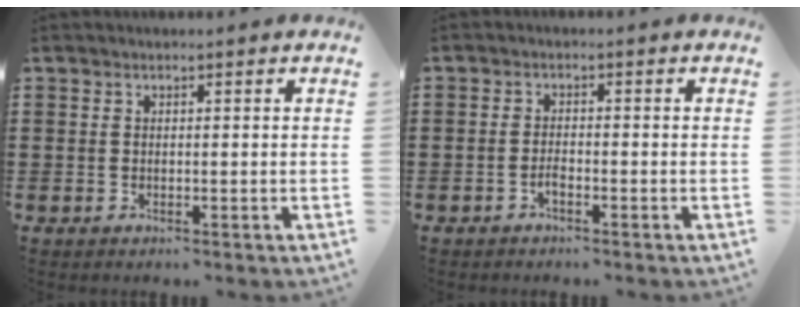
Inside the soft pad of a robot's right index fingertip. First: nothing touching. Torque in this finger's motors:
{"motor_torque": [2.14, 0.00, 0.05, -0.01]}